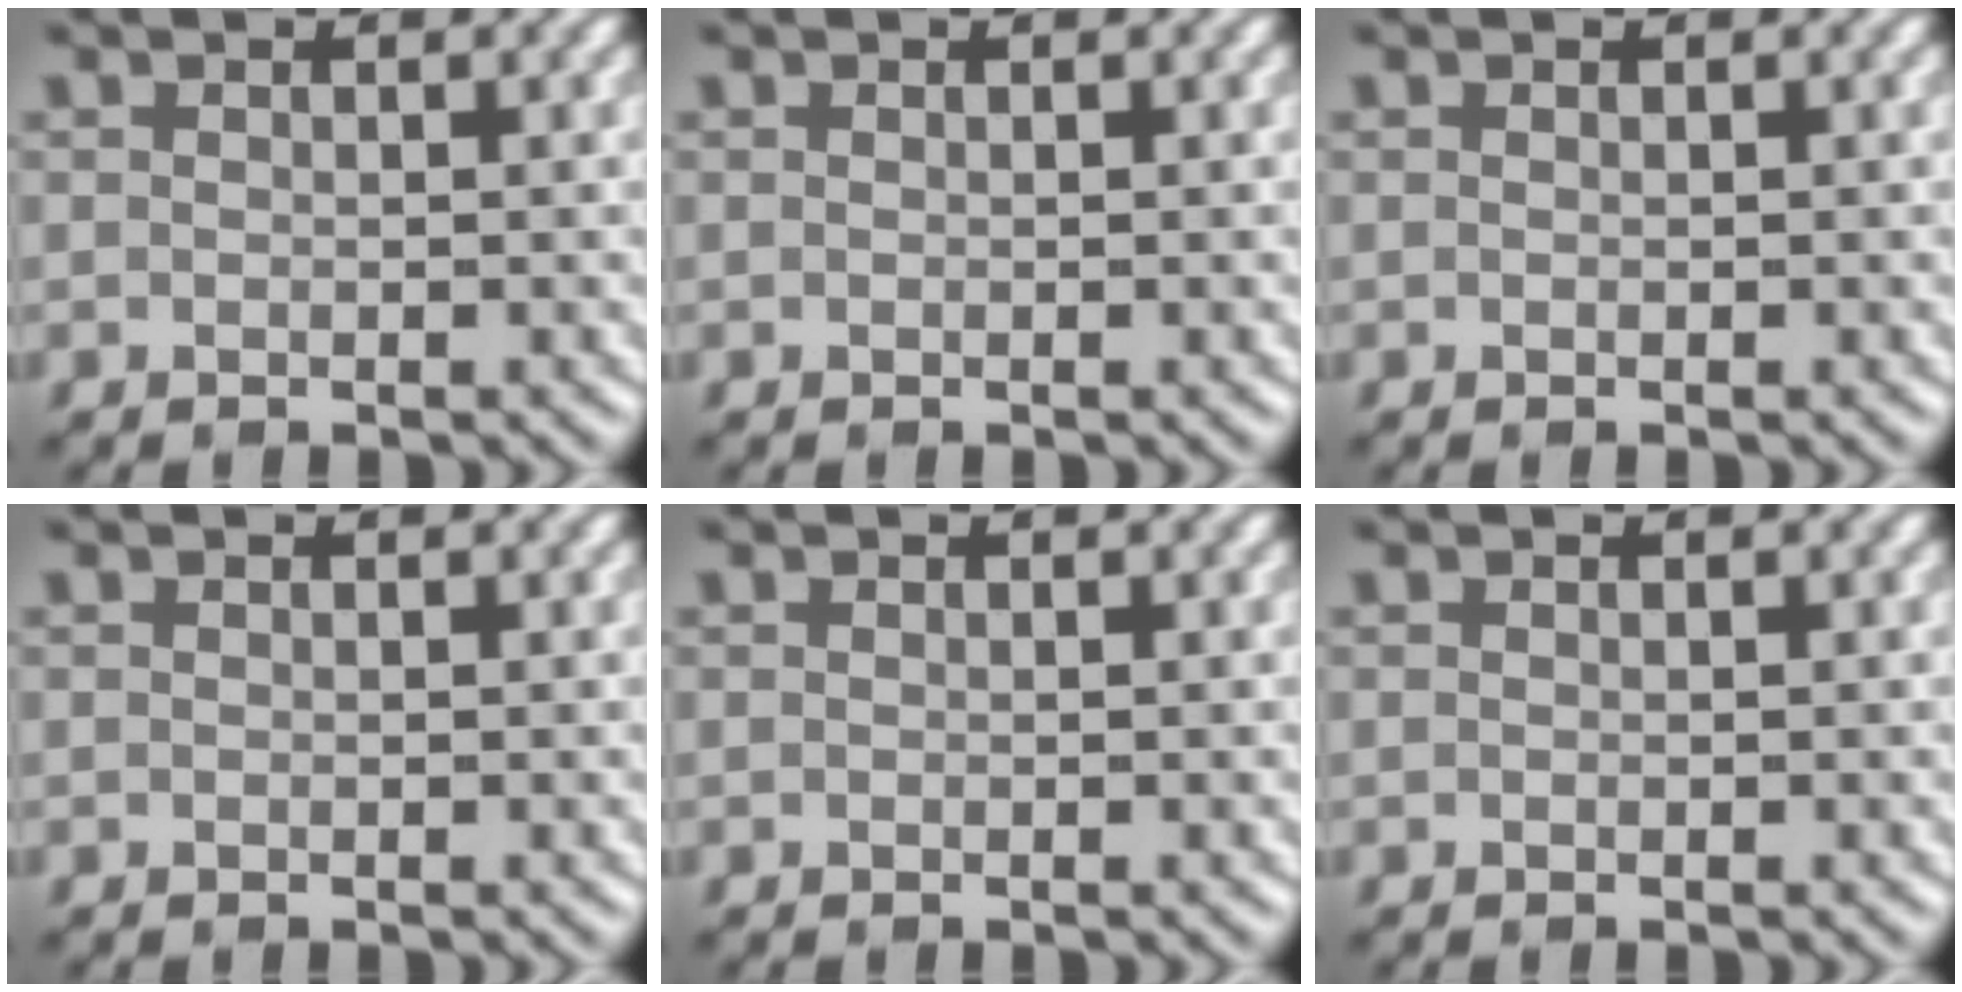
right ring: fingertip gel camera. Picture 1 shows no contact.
{"total": 0.0}
{"total": 0.0}
{"total": 0.0}
{"total": 0.0}
{"total": 0.0}